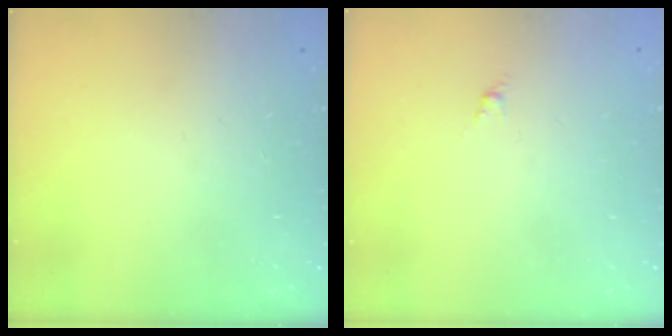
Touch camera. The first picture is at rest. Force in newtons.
{"total": 0.0}